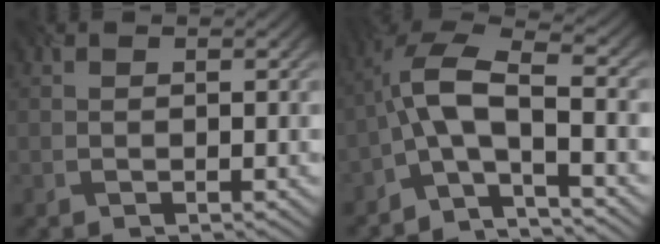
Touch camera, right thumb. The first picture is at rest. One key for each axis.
{"total": 9.2, "fx": -3.4, "fy": 3.4, "fz": 7.8, "tx": -0.147, "ty": 0.018, "tz": -0.067}